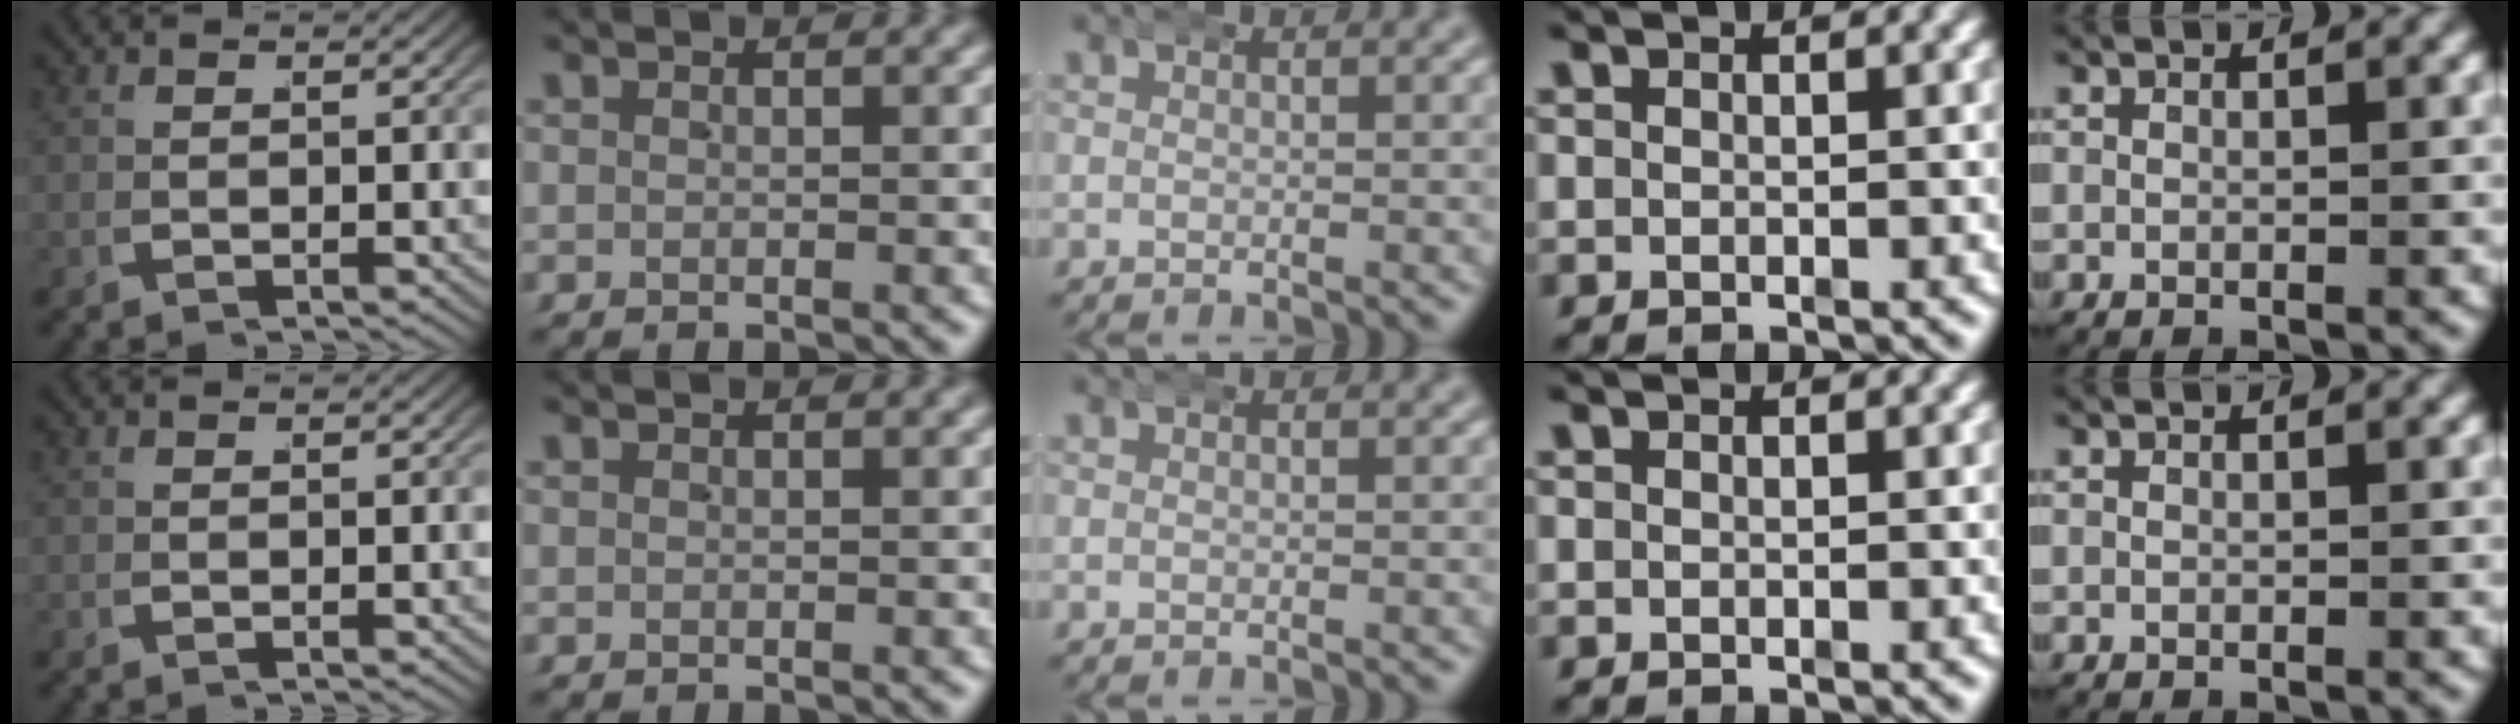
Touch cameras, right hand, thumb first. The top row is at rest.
{}